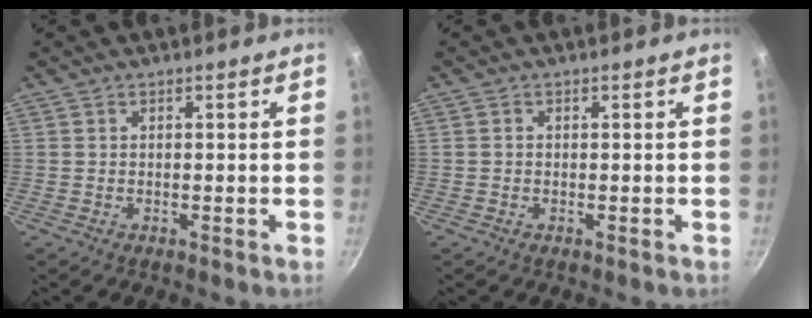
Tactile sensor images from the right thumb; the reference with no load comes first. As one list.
[{"total": 0.0}]